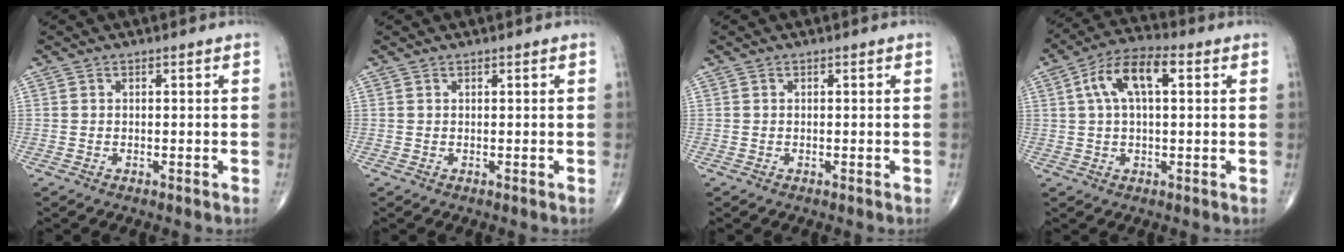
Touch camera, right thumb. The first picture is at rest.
{"total": 0.0}
{"total": 0.0}
{"total": 10.1, "force": [2.7, 4.5, 8.6], "torque": [-0.164, 0.026, 0.042]}